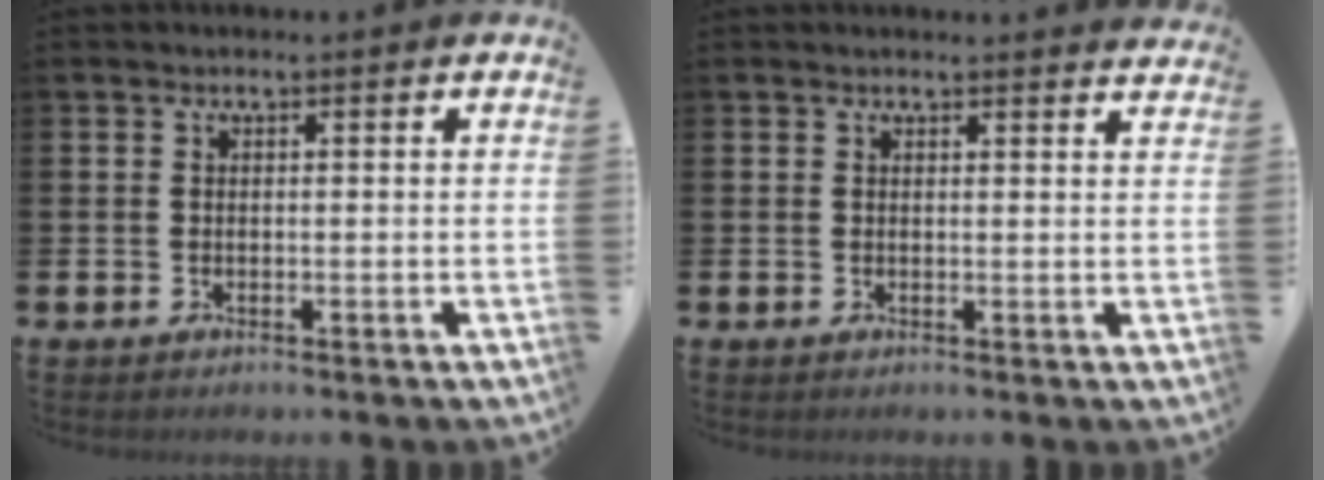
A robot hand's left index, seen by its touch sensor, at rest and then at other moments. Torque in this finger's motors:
{"motor_torque": [0.49, -1.65, 0.16, 0.02]}